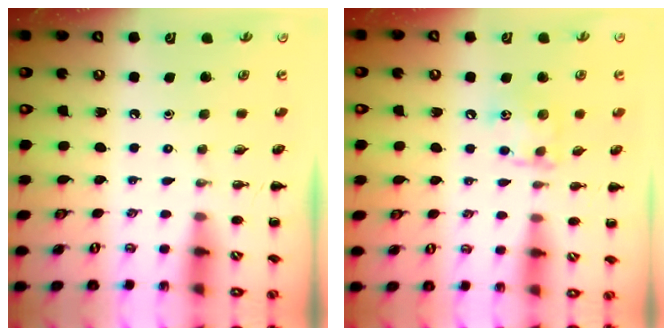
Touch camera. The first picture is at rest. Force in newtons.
{"total": 9.5, "press": 9.5, "slide": 0.7}